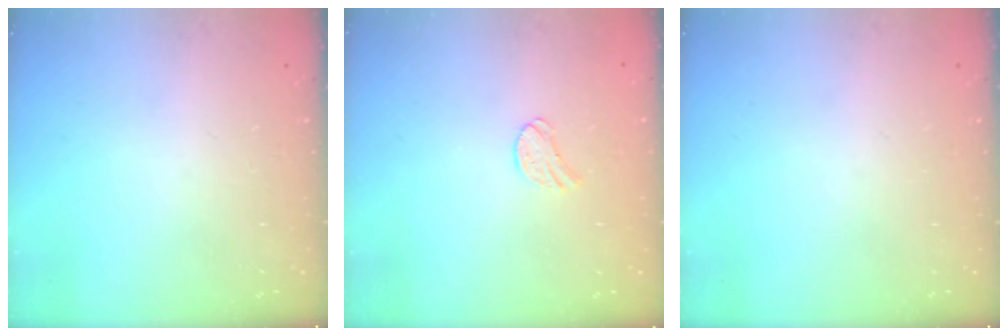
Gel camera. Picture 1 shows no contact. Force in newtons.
{"total": 5.8, "press": 5.8, "slide": 0.4}
{"total": 0.0}